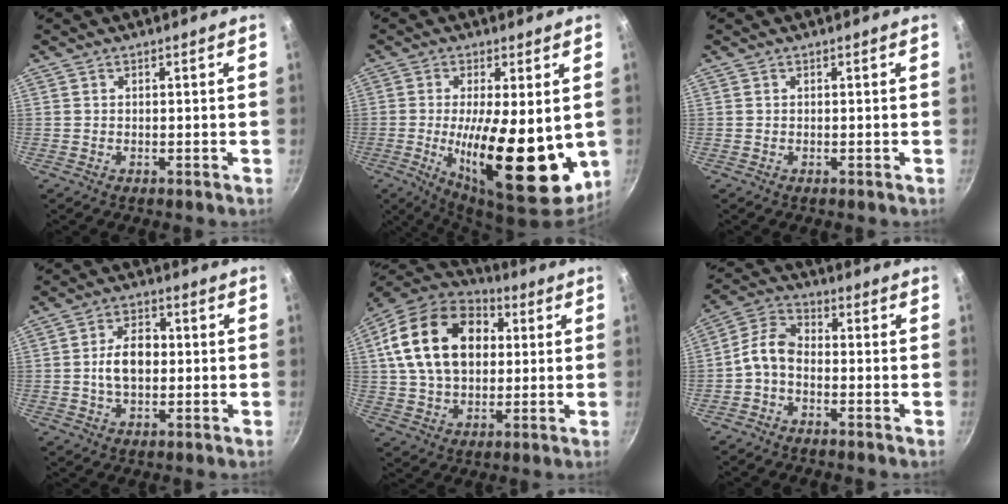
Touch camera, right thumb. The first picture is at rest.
{"total": 20.1, "force": [-1.6, 7.3, 18.7], "torque": [-0.272, -0.019, -0.017]}
{"total": 0.0}
{"total": 5.3, "force": [0.0, 3.5, 4.0], "torque": [-0.048, 0.012, -0.004]}
{"total": 21.8, "force": [4.7, 15.2, 15.0], "torque": [-0.240, 0.017, 0.074]}
{"total": 6.2, "force": [-2.1, 3.9, 4.4], "torque": [-0.091, 0.037, -0.055]}